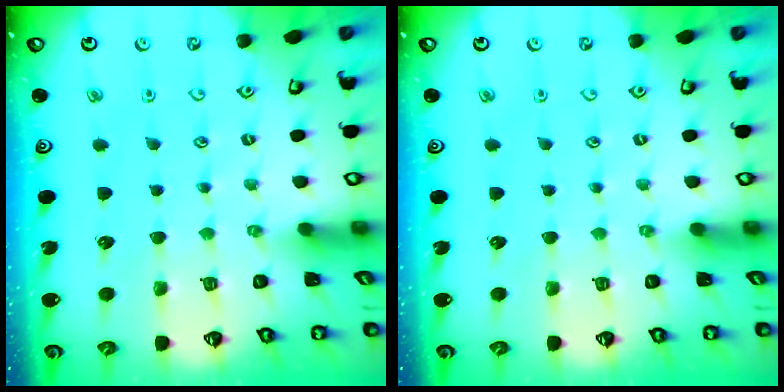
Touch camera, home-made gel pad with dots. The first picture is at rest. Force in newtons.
{"total": 0.0}